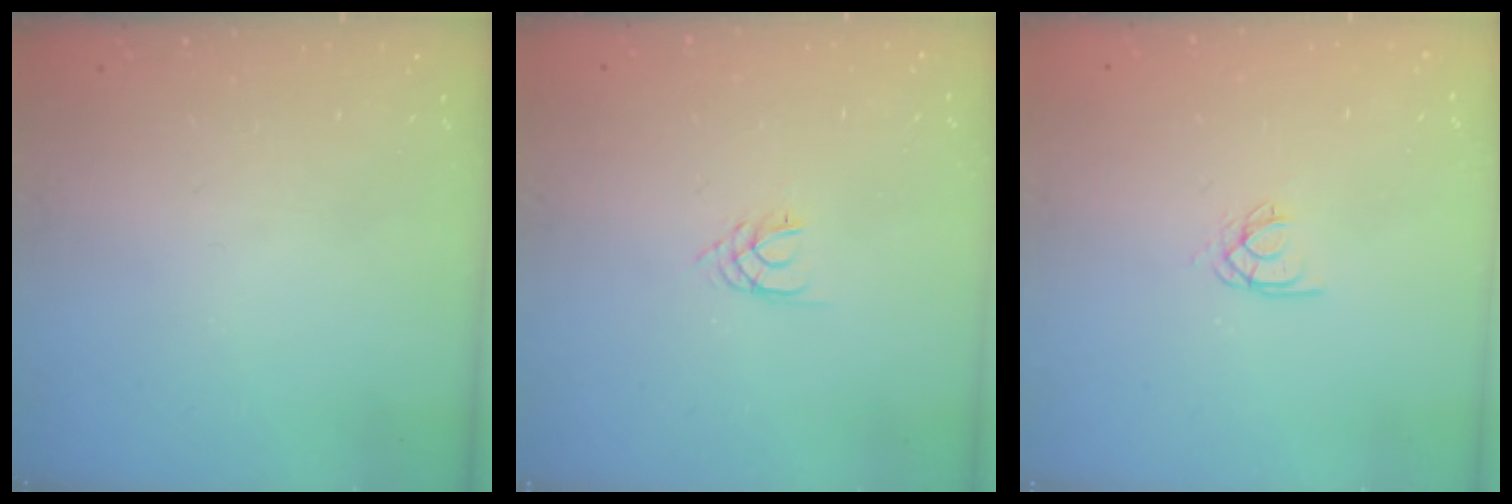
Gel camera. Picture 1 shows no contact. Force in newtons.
{"total": 2.4, "press": 2.4, "slide": 0.3}
{"total": 2.5, "press": 2.5, "slide": 0.1}